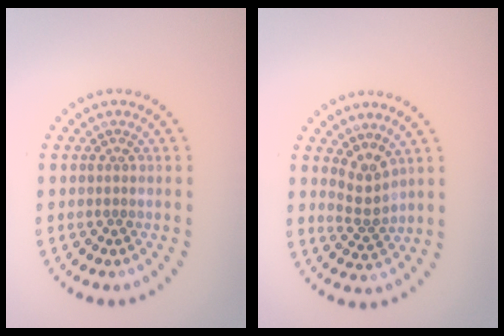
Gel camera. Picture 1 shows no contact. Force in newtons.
{"total": 2.5, "press": 1.7, "slide": 1.9}